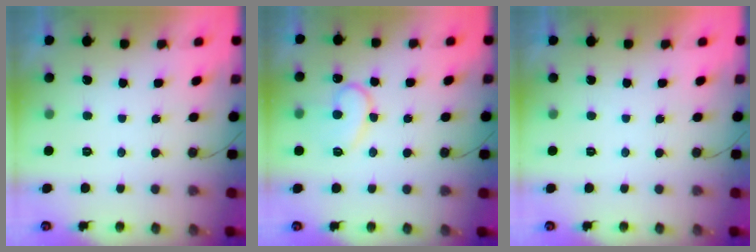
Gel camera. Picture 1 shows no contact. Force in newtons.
{"total": 13.1, "press": 13.0, "slide": 1.1}
{"total": 1.8, "press": 1.8, "slide": 0.1}